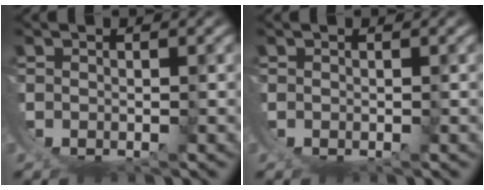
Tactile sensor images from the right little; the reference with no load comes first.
{"total": 0.0}